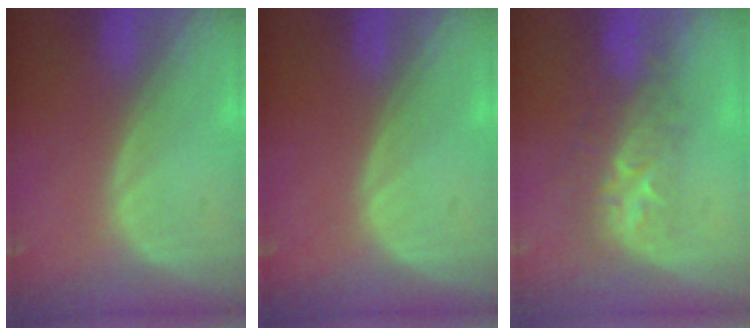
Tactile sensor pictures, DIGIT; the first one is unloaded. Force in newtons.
{"total": 0.0}
{"total": 8.8, "press": 7.1, "slide": 5.2}